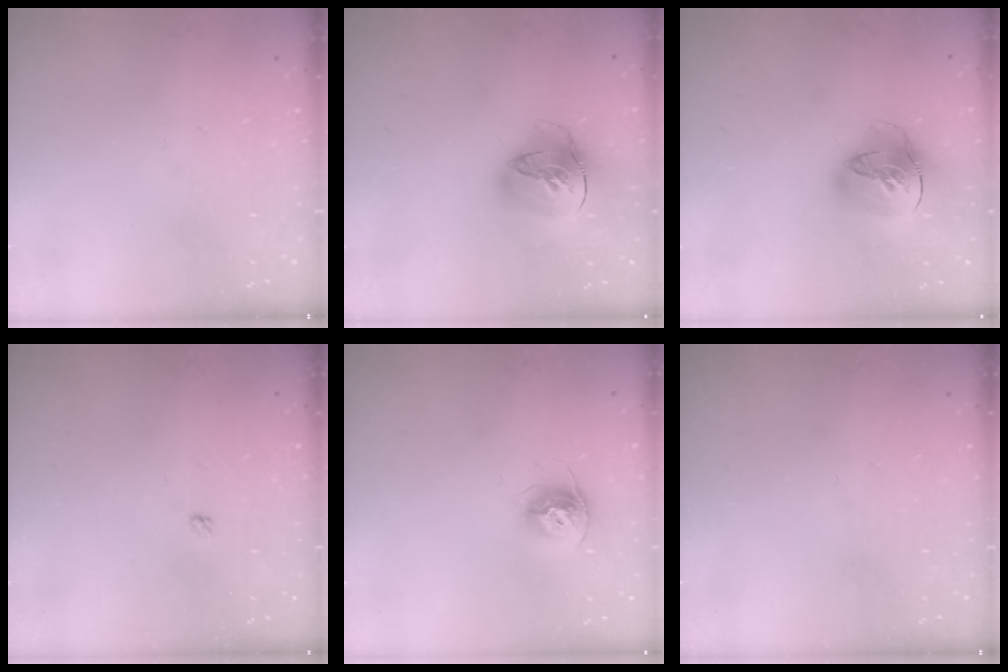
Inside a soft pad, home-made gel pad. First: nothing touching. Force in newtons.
{"total": 20.1, "press": 20.0, "slide": 2.1}
{"total": 20.1, "press": 20.0, "slide": 2.1}
{"total": 2.4, "press": 2.4, "slide": 0.4}
{"total": 10.5, "press": 10.4, "slide": 0.8}
{"total": 0.0}